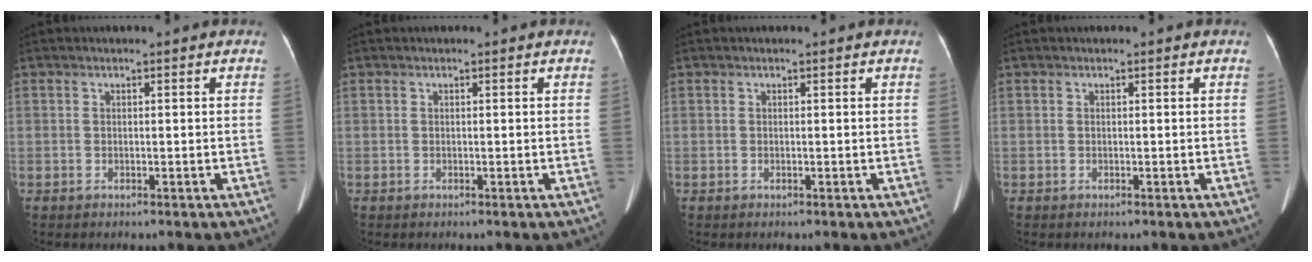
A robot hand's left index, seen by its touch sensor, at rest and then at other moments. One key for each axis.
{"total": 0.0}
{"total": 0.0}
{"total": 0.0}